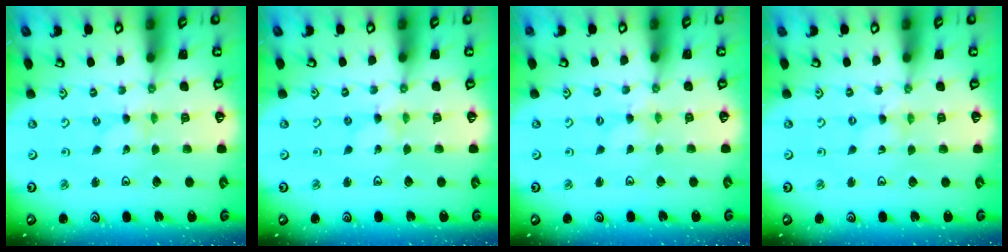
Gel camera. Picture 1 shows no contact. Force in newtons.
{"total": 0.0}
{"total": 0.0}
{"total": 0.0}